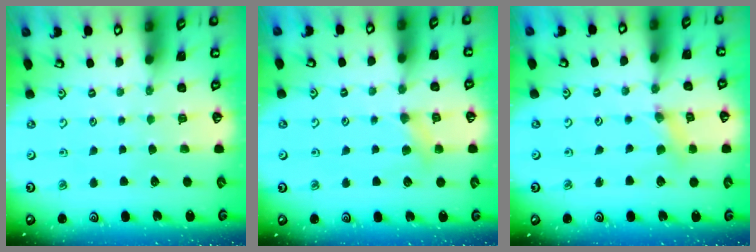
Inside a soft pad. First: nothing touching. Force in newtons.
{"total": 4.8, "press": 4.7, "slide": 0.7}
{"total": 2.3, "press": 2.3, "slide": 0.3}